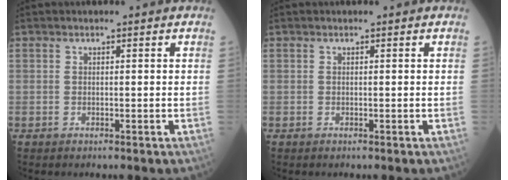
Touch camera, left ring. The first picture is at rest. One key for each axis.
{"total": 0.0}